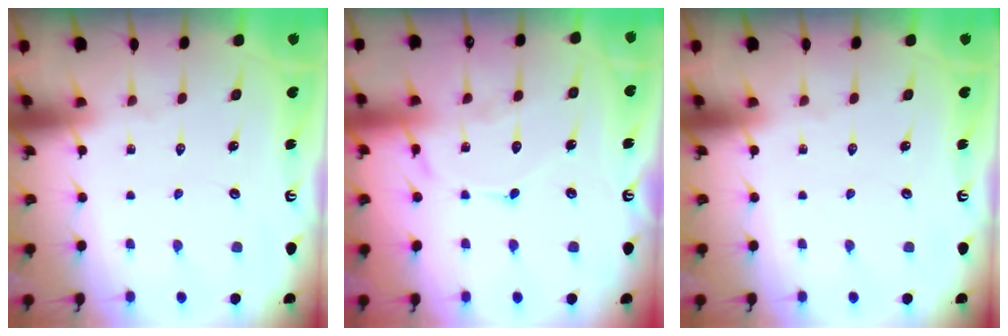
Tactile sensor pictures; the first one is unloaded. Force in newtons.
{"total": 11.2, "press": 11.2, "slide": 0.9}
{"total": 0.0}